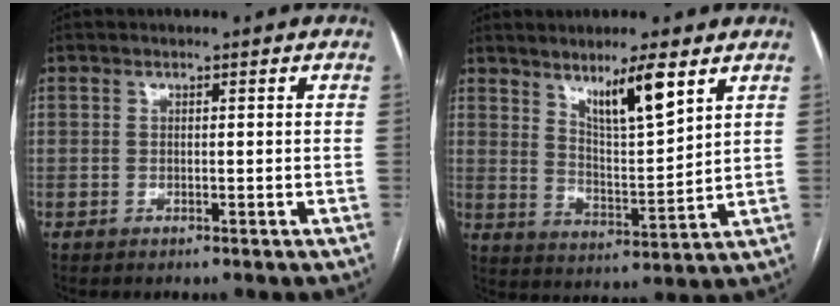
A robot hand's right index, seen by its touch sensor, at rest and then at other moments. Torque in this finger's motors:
{"motor_torque": [0.45, 0.42, 0.34, 0.08]}